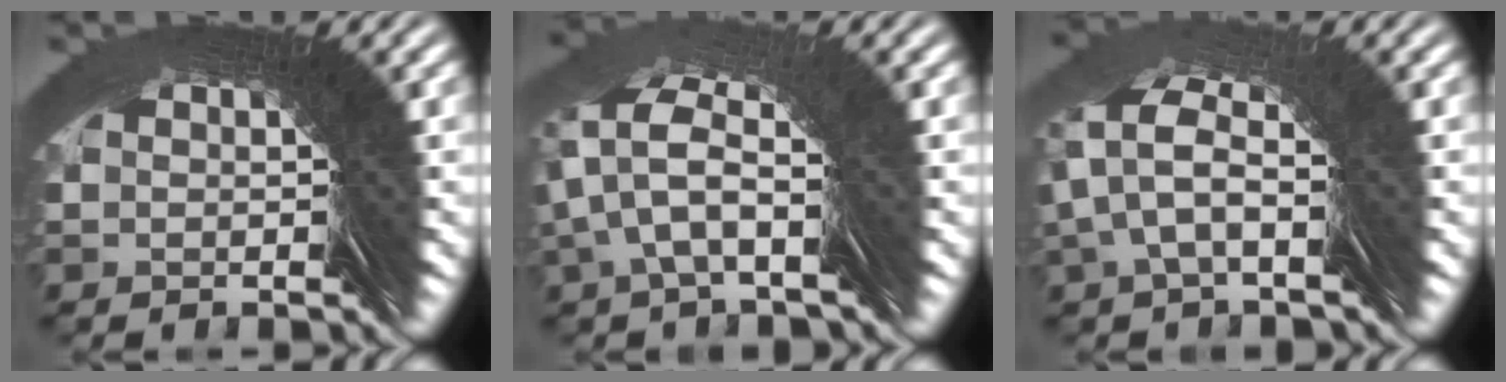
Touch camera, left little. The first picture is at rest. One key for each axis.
{"total": 4.7, "fx": 3.4, "fy": -3.1, "fz": -1.1, "tx": 0.011, "ty": 0.045, "tz": 0.046}
{"total": 3.6, "fx": 2.8, "fy": -2.1, "fz": -0.9, "tx": 0.007, "ty": 0.041, "tz": 0.037}